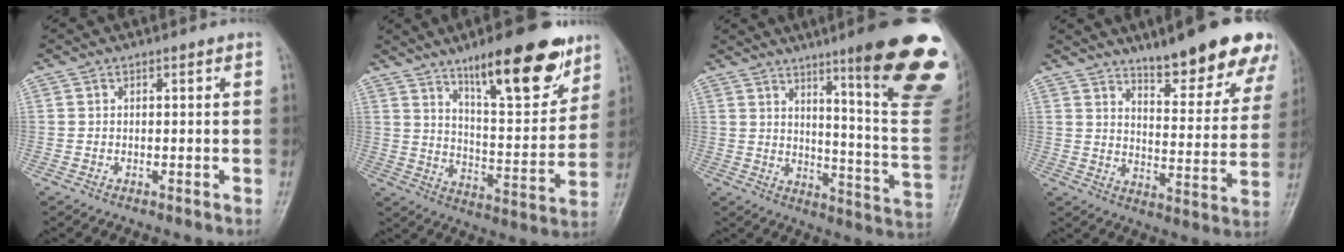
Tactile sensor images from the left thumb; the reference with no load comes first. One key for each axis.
{"total": 18.9, "fx": 12.1, "fy": 5.5, "fz": 13.5, "tx": -0.160, "ty": -0.067, "tz": 0.194}
{"total": 24.7, "fx": 13.2, "fy": 3.1, "fz": 20.7, "tx": -0.218, "ty": -0.065, "tz": 0.182}
{"total": 17.9, "fx": 12.8, "fy": 4.6, "fz": 11.7, "tx": -0.114, "ty": -0.076, "tz": 0.180}